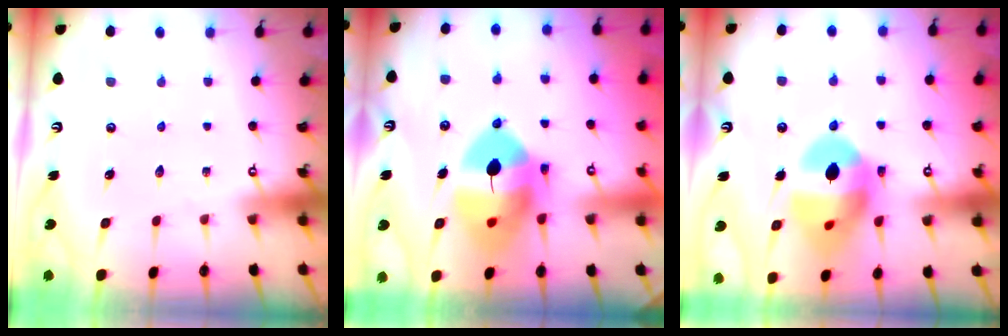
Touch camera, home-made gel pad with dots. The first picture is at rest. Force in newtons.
{"total": 15.3, "press": 15.1, "slide": 2.4}
{"total": 15.8, "press": 15.8, "slide": 1.3}